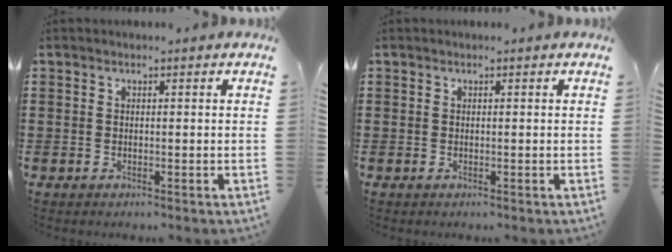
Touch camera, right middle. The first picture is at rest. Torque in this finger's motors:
{"motor_torque": [0.01, -0.01, 0.00, -0.01]}